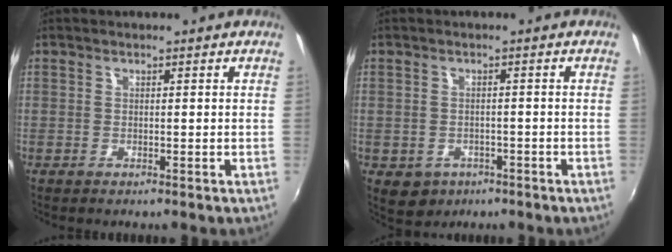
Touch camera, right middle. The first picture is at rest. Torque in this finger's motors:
{"motor_torque": [0.38, -0.34, 0.10, 0.02]}